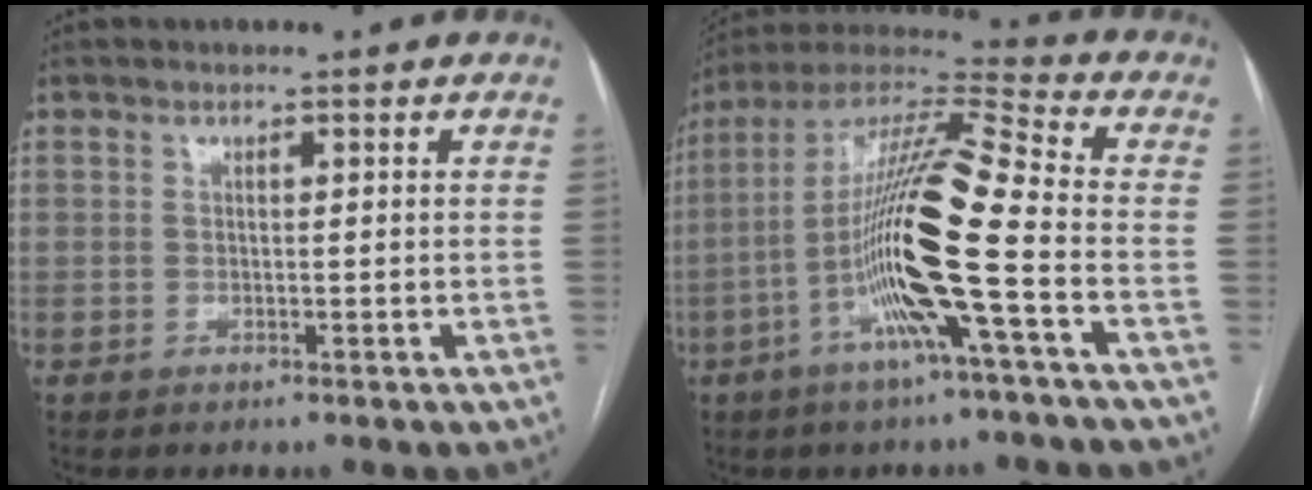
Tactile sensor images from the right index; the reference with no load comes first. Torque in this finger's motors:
{"motor_torque": [2.09, -0.05, 0.66, 0.21]}